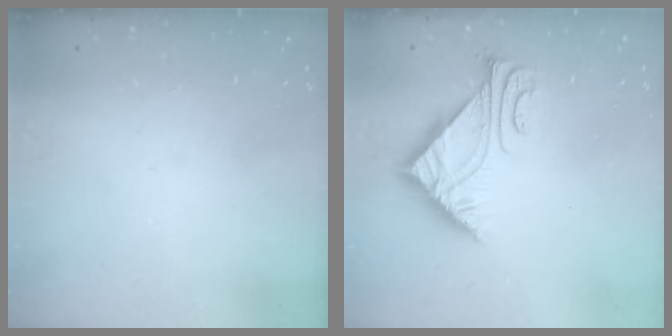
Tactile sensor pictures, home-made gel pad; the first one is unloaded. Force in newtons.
{"total": 5.2, "press": 5.1, "slide": 0.7}